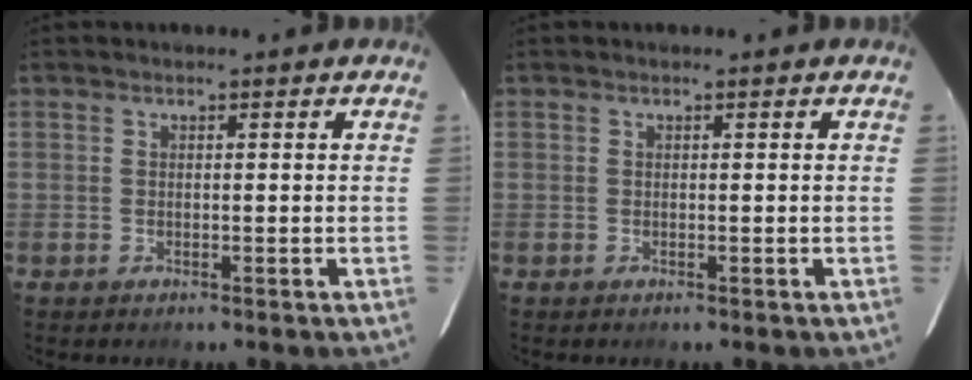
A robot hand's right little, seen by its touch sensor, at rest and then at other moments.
{"total": 0.0}